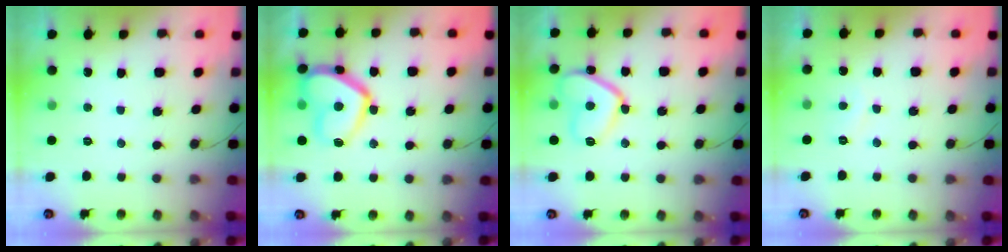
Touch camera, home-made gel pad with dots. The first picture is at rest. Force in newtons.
{"total": 14.6, "press": 14.5, "slide": 1.4}
{"total": 11.3, "press": 11.2, "slide": 1.3}
{"total": 2.0, "press": 1.9, "slide": 0.4}